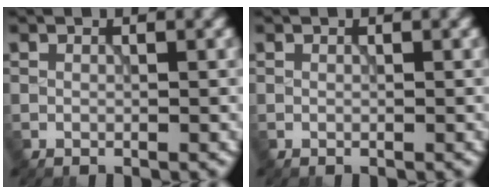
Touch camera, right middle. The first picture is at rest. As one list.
[{"total": 0.0}]